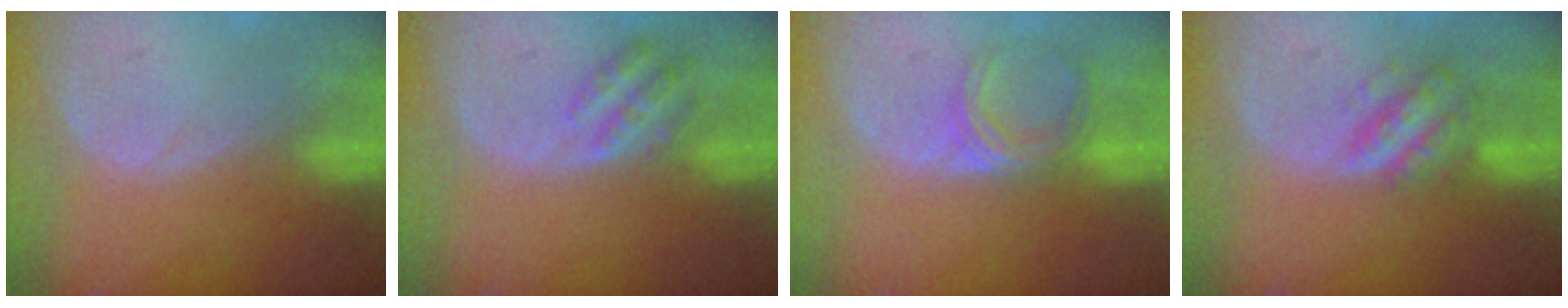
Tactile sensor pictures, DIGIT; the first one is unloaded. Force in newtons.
{"total": 4.4, "press": 3.9, "slide": 2.0}
{"total": 5.1, "press": 4.5, "slide": 2.3}
{"total": 5.7, "press": 5.2, "slide": 2.3}